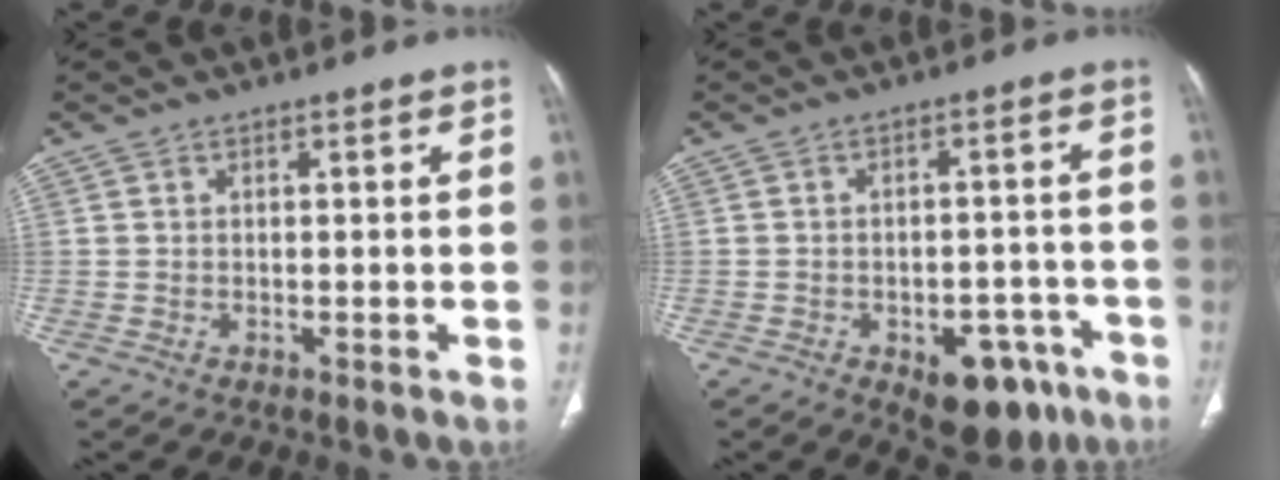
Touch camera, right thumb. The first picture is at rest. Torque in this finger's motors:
{"motor_torque": [1.28, 0.50, 0.77, -0.57, 0.03]}